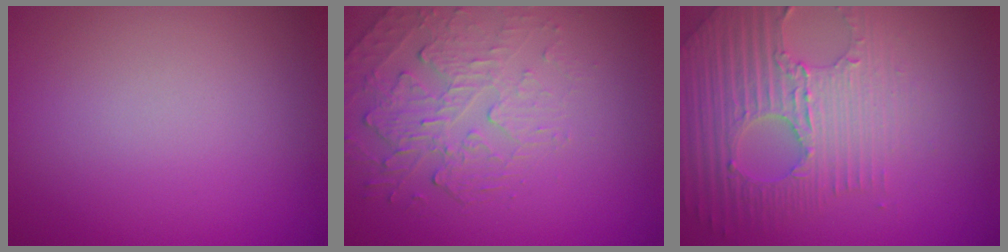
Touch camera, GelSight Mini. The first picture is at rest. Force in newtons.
{"total": 2.4, "press": 1.7, "slide": 1.7}
{"total": 5.9, "press": 4.8, "slide": 3.4}